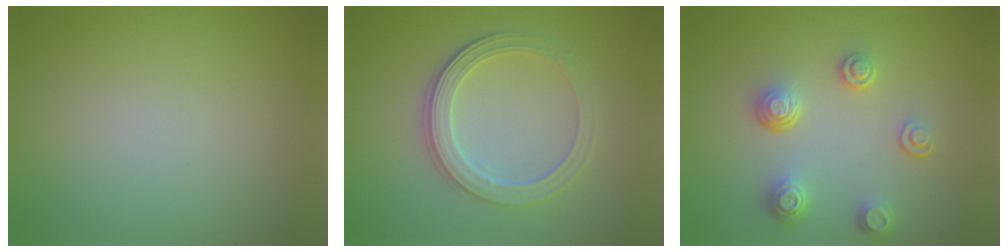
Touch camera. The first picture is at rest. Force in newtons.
{"total": 4.0, "press": 3.4, "slide": 2.0}
{"total": 3.7, "press": 2.8, "slide": 2.4}